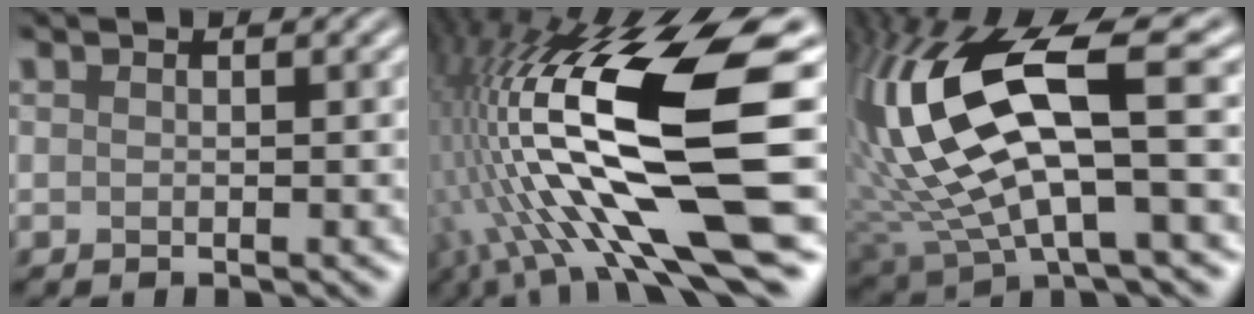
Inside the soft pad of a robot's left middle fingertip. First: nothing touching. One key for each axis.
{"total": 16.3, "fx": -1.7, "fy": 3.9, "fz": 15.7, "tx": -0.304, "ty": 0.018, "tz": -0.018}
{"total": 15.4, "fx": 2.2, "fy": 6.1, "fz": 13.9, "tx": -0.314, "ty": 0.003, "tz": 0.058}